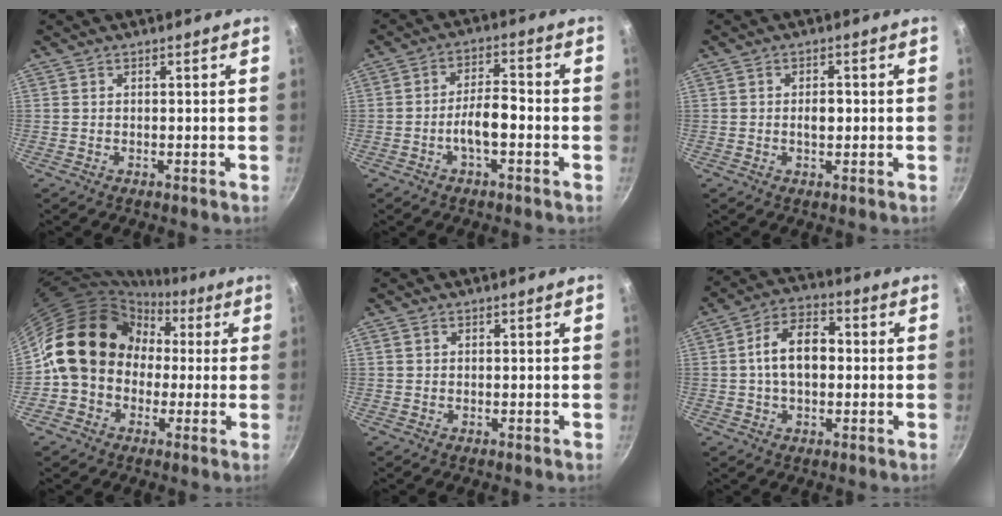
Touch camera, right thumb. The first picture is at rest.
{"total": 6.3, "force": [-2.2, 2.3, 5.4], "torque": [-0.088, 0.032, -0.043]}
{"total": 2.9, "force": [-0.2, 1.6, 2.3], "torque": [-0.025, 0.006, -0.004]}
{"total": 16.5, "force": [0.4, 14.2, 8.6], "torque": [-0.105, 0.052, -0.006]}
{"total": 0.8, "force": [0.4, 0.6, 0.3], "torque": [-0.005, 0.002, 0.005]}
{"total": 10.7, "force": [0.4, 6.7, 8.3], "torque": [-0.117, 0.028, -0.004]}